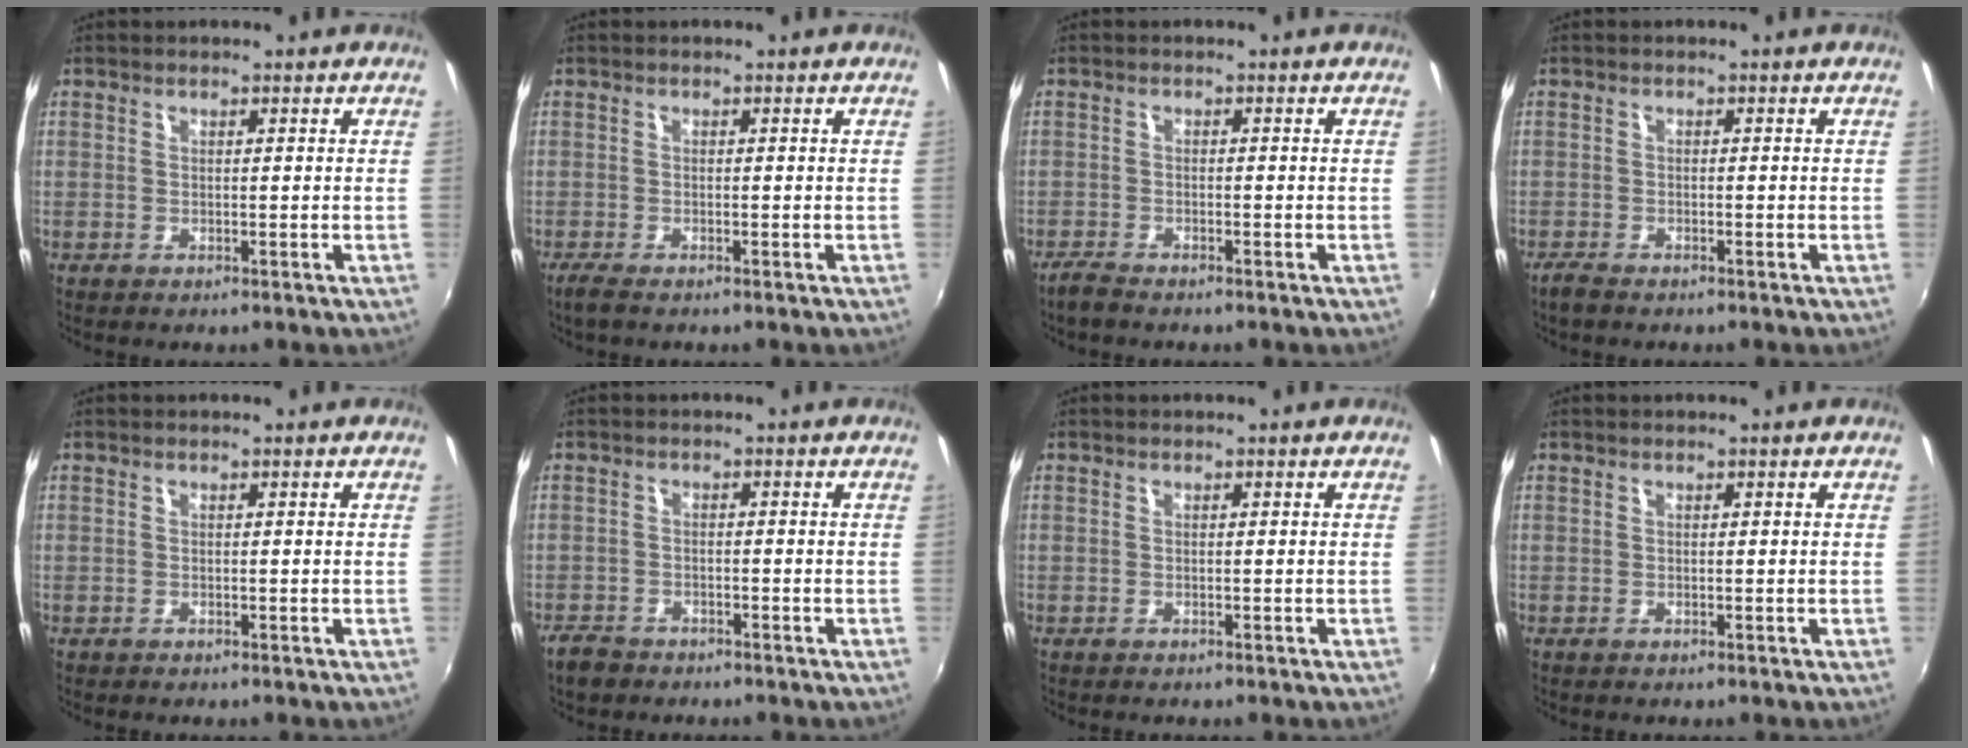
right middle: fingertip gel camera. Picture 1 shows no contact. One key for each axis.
{"total": 2.2, "fx": -1.7, "fy": 0.3, "fz": 1.4, "tx": -0.034, "ty": -0.007, "tz": -0.032}
{"total": 2.5, "fx": -2.3, "fy": 0.3, "fz": 1.0, "tx": -0.033, "ty": -0.006, "tz": -0.046}
{"total": 2.0, "fx": -1.7, "fy": 0.5, "fz": 0.9, "tx": -0.026, "ty": -0.004, "tz": -0.034}
{"total": 0.0}
{"total": 4.1, "fx": -3.3, "fy": 2.2, "fz": 1.2, "tx": -0.041, "ty": -0.001, "tz": -0.059}
{"total": 0.0}
{"total": 0.0}